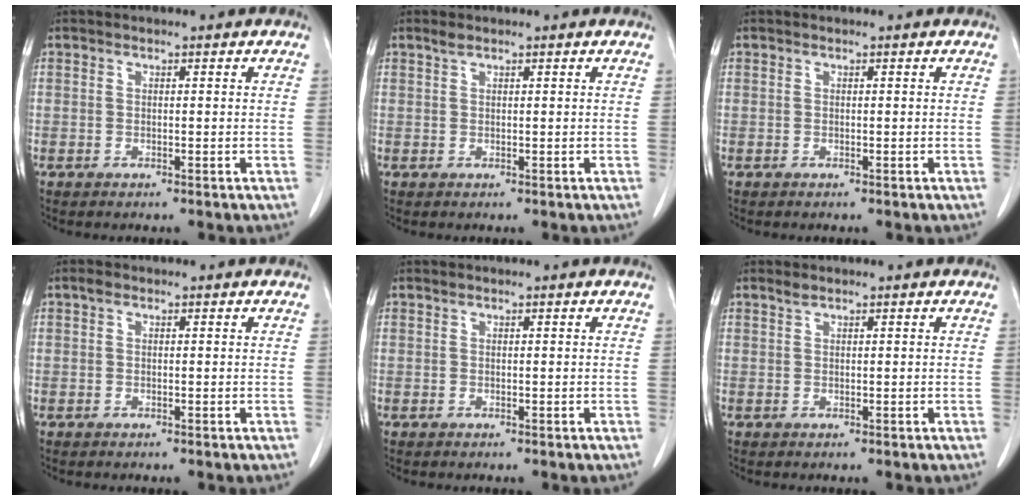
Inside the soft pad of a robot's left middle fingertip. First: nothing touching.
{"total": 0.8, "force": [0.7, 0.1, 0.4], "torque": [-0.015, 0.004, 0.016]}
{"total": 0.0}
{"total": 0.7, "force": [0.4, 0.4, 0.4], "torque": [-0.011, 0.010, 0.006]}
{"total": 0.0}
{"total": 0.7, "force": [0.6, 0.1, 0.2], "torque": [-0.011, 0.002, 0.015]}